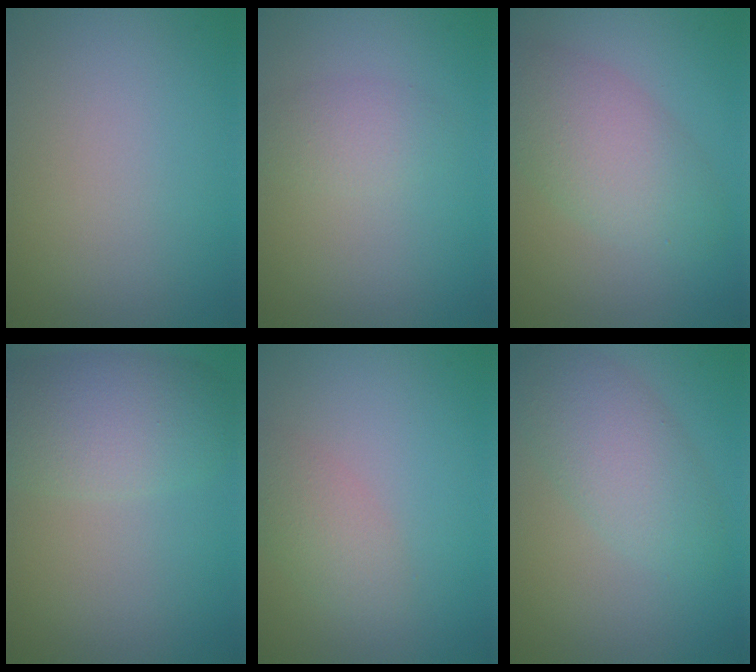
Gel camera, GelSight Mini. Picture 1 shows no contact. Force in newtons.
{"total": 1.9, "press": 1.9, "slide": 0.1}
{"total": 5.2, "press": 5.2, "slide": 0.3}
{"total": 5.3, "press": 5.3, "slide": 0.1}
{"total": 2.4, "press": 2.4, "slide": 0.2}
{"total": 4.5, "press": 4.5, "slide": 0.0}